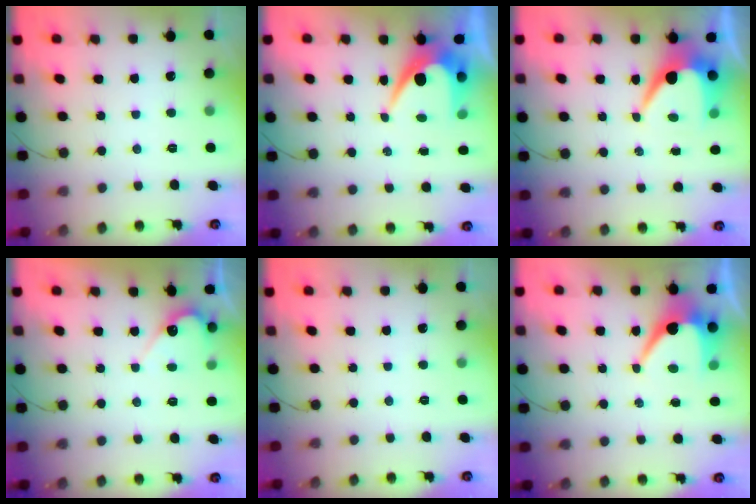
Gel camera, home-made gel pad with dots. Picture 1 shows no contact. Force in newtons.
{"total": 6.2, "press": 6.2, "slide": 0.5}
{"total": 7.7, "press": 7.6, "slide": 0.5}
{"total": 5.0, "press": 5.0, "slide": 0.4}
{"total": 0.0}
{"total": 7.6, "press": 7.6, "slide": 0.2}